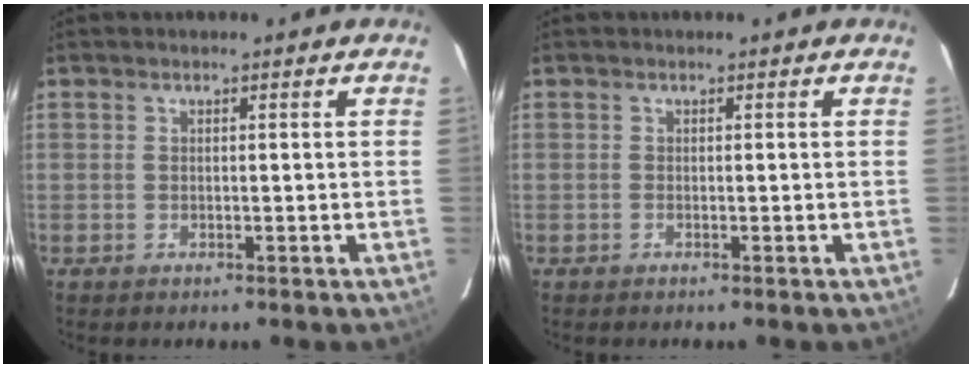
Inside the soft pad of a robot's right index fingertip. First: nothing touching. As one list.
[{"total": 0.0}]